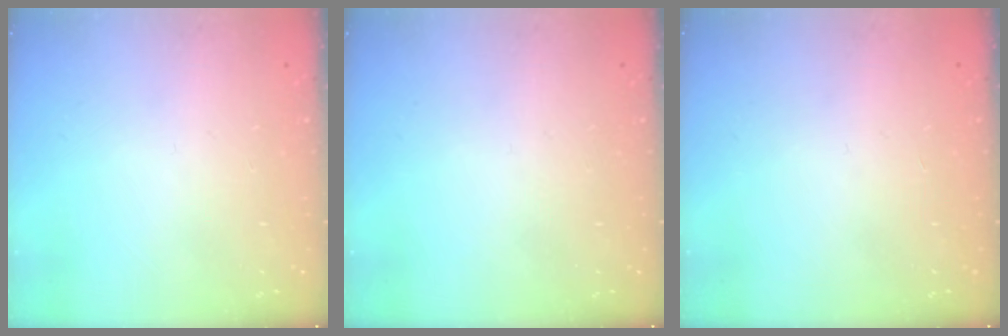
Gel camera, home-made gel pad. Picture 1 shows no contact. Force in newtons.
{"total": 0.0}
{"total": 0.0}